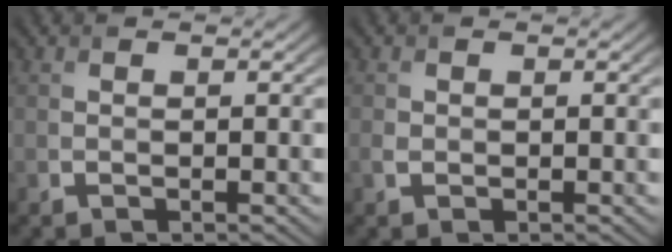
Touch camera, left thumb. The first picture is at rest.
{"total": 0.9, "force": [-0.2, 0.8, 0.4], "torque": [-0.012, -0.003, -0.002]}